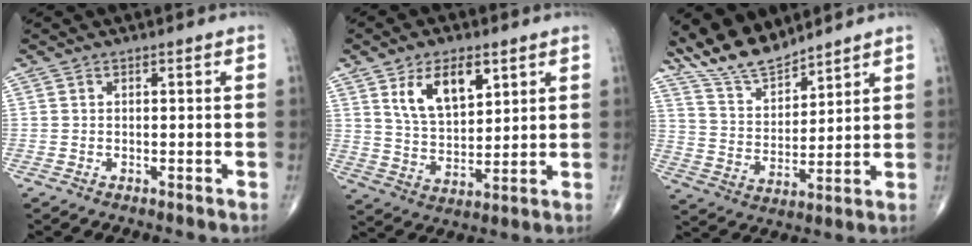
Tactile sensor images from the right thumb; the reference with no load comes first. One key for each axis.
{"total": 11.0, "fx": 5.3, "fy": 5.7, "fz": 7.7, "tx": -0.116, "ty": -0.026, "tz": 0.104}
{"total": 9.9, "fx": 9.2, "fy": 2.6, "fz": 2.7, "tx": -0.040, "ty": -0.052, "tz": 0.186}